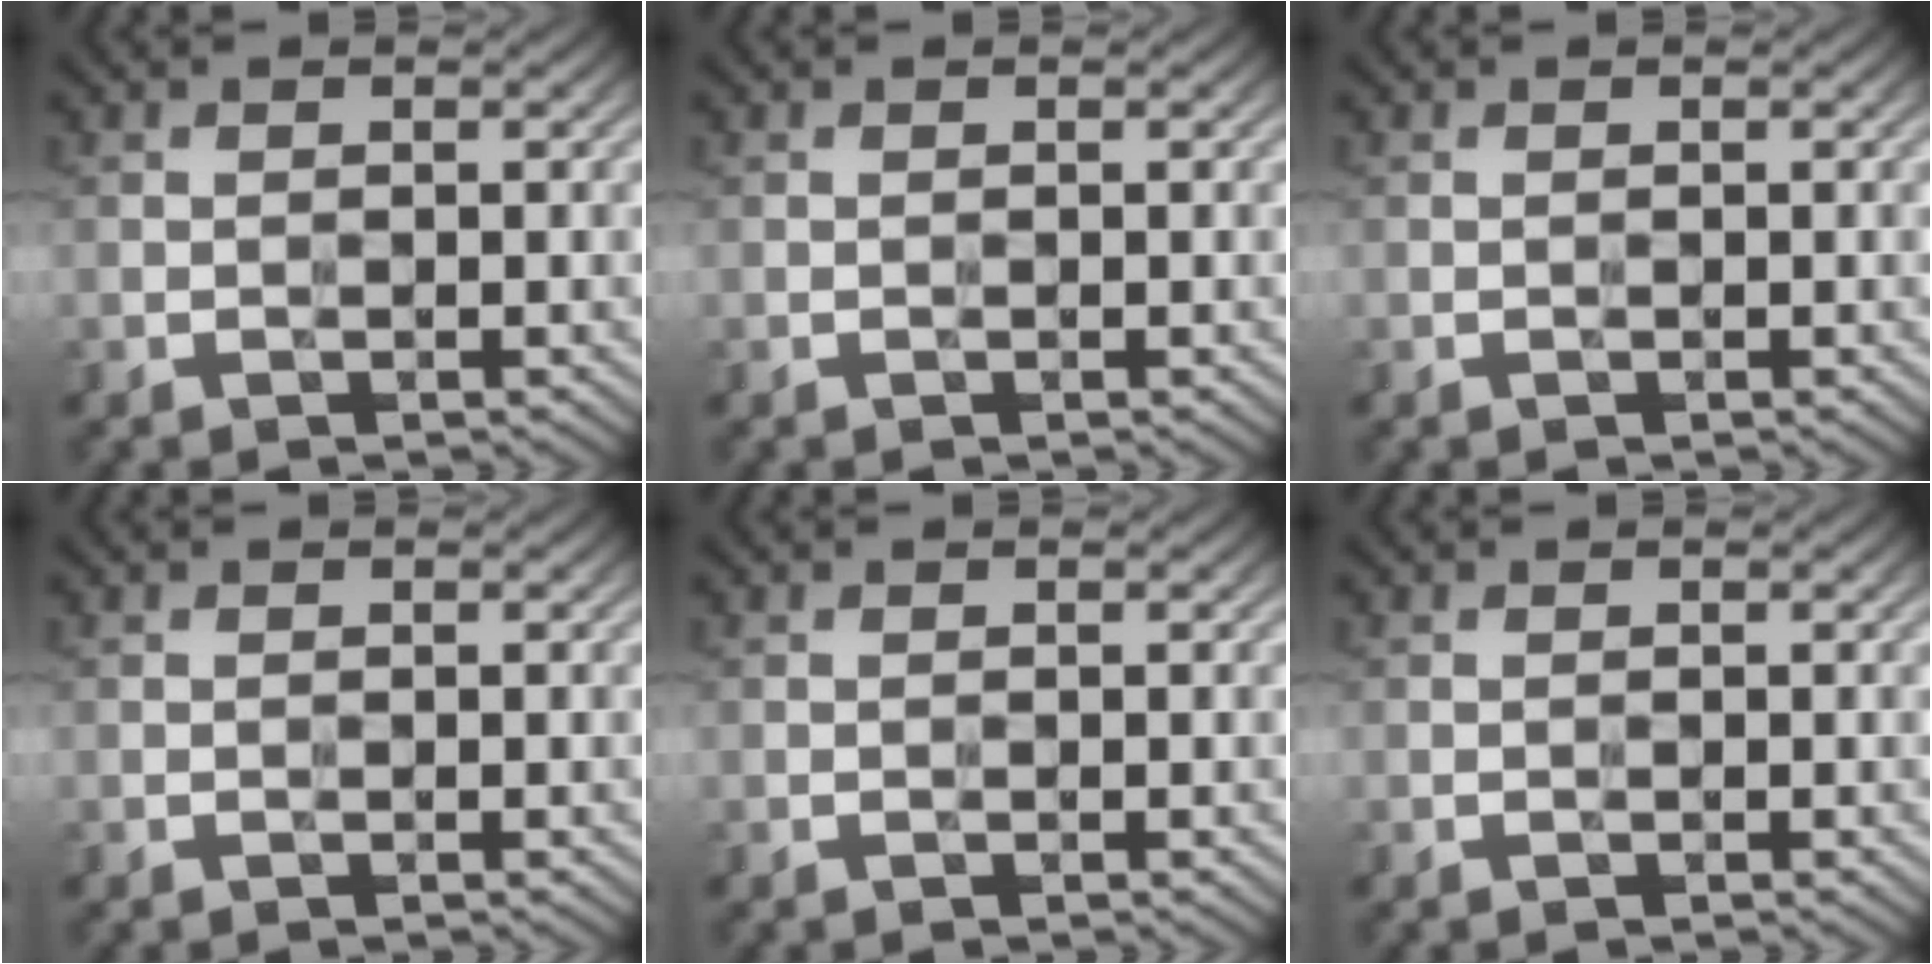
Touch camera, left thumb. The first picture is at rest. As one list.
[{"total": 0.0}, {"total": 0.0}, {"total": 0.0}, {"total": 0.0}, {"total": 0.0}]